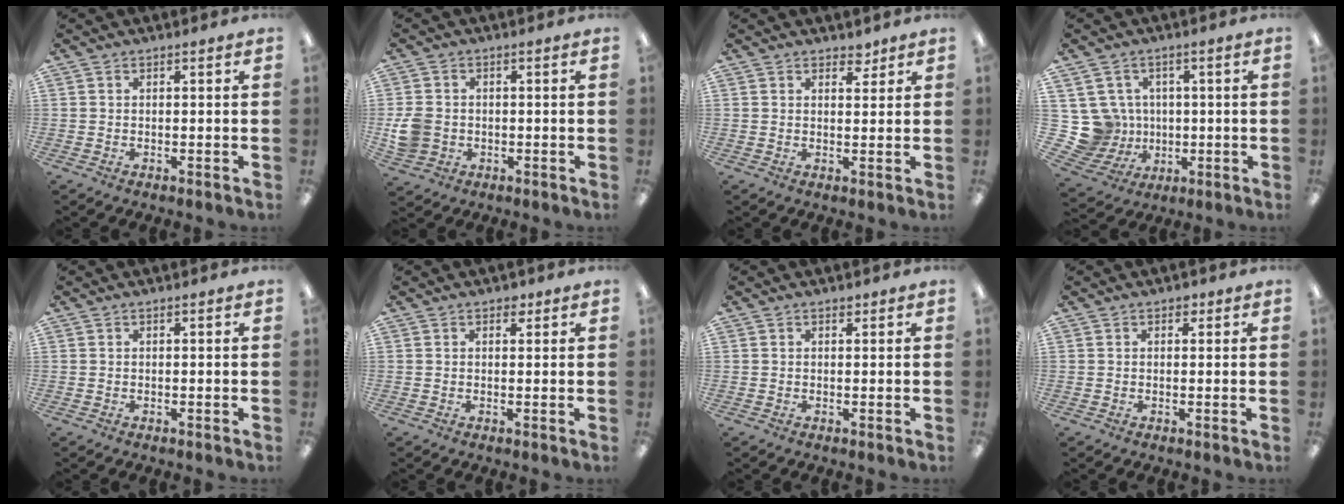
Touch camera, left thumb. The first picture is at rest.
{"total": 6.3, "force": [-0.7, 5.5, 2.9], "torque": [-0.066, 0.010, -0.011]}
{"total": 3.0, "force": [2.5, 1.6, 0.8], "torque": [0.005, -0.013, 0.041]}
{"total": 11.0, "force": [0.9, 10.7, 2.6], "torque": [-0.104, -0.005, 0.030]}
{"total": 0.0}
{"total": 1.7, "force": [0.9, 1.2, 0.8], "torque": [0.000, -0.003, 0.013]}
{"total": 0.6, "force": [0.5, 0.4, 0.1], "torque": [0.005, -0.002, 0.007]}
{"total": 1.3, "force": [0.7, 0.9, 0.6], "torque": [-0.005, 0.000, 0.010]}